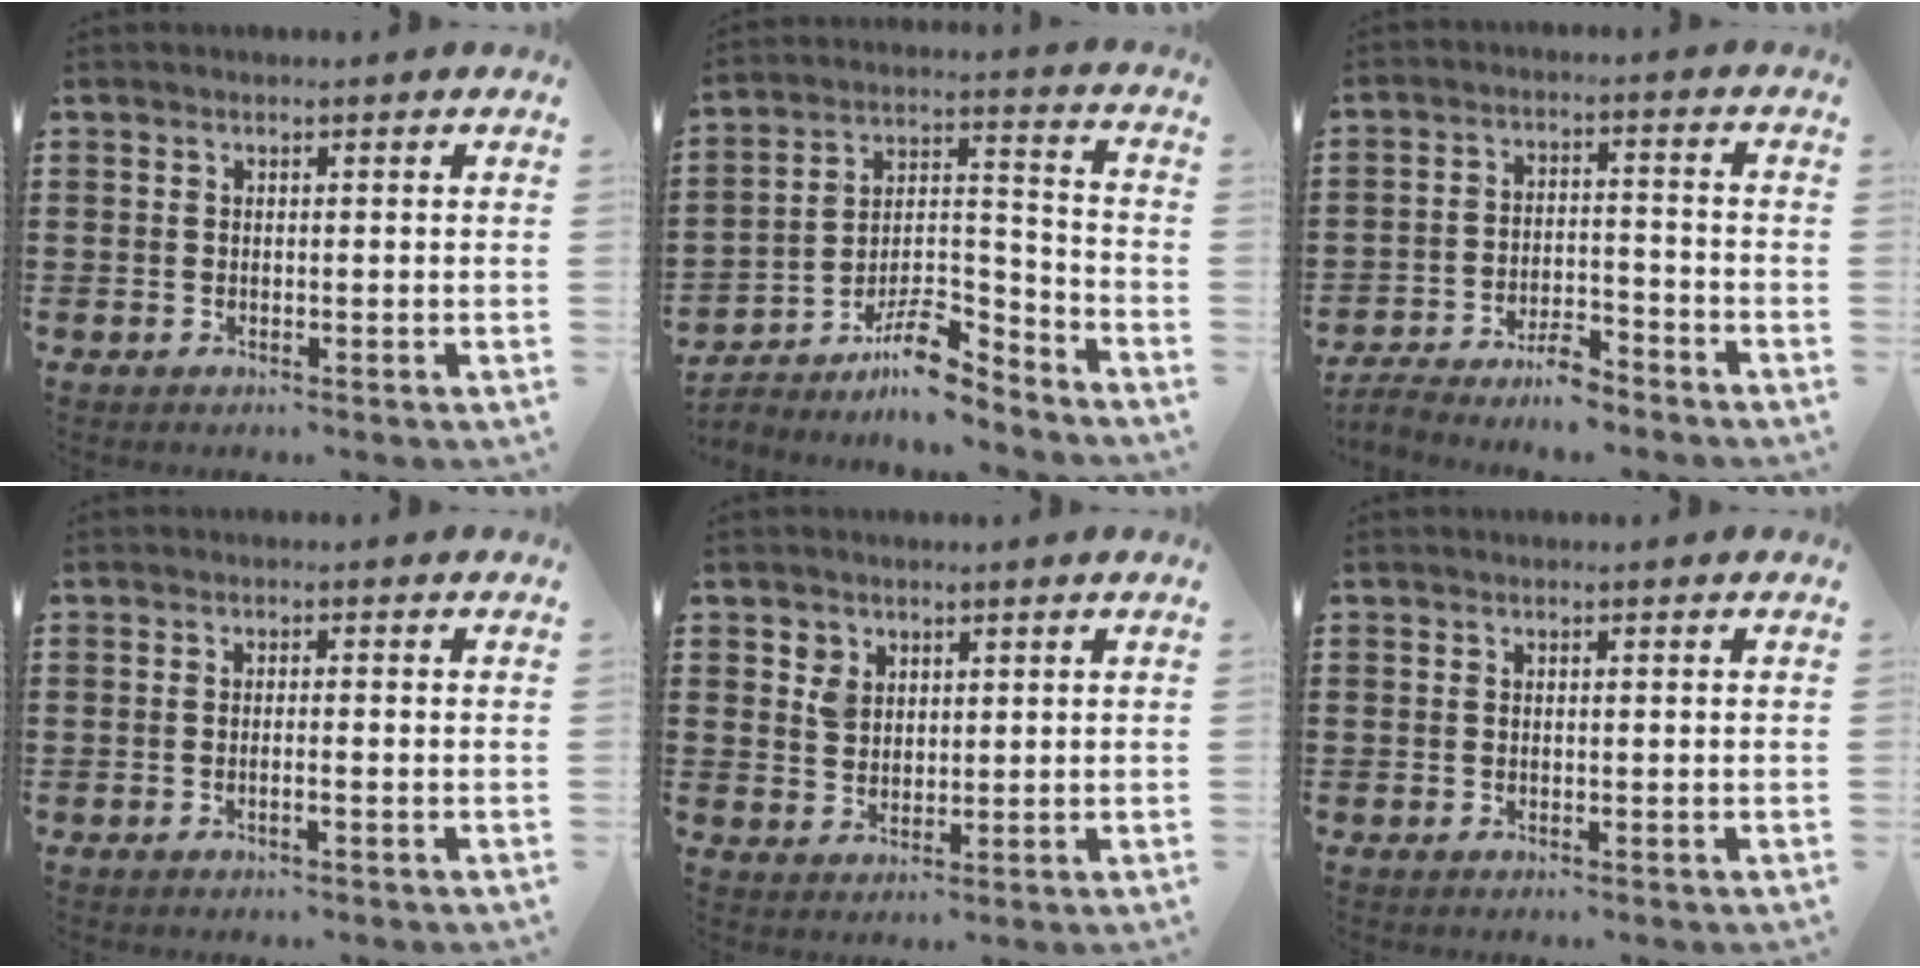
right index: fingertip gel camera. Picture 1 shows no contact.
{"total": 10.5, "force": [-7.9, 3.7, 5.9], "torque": [-0.098, 0.030, -0.147]}
{"total": 5.7, "force": [-5.2, 1.0, 2.2], "torque": [-0.042, 0.010, -0.099]}
{"total": 1.2, "force": [-0.7, -0.1, 1.0], "torque": [-0.016, -0.005, -0.012]}
{"total": 2.9, "force": [1.6, 2.3, 0.9], "torque": [-0.026, 0.009, 0.030]}
{"total": 0.0}